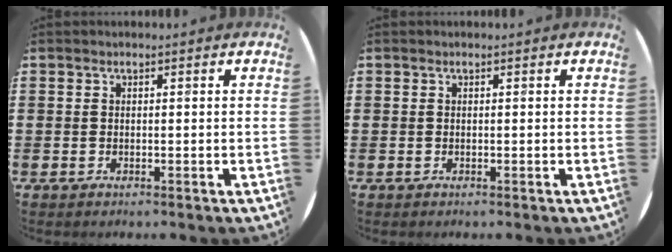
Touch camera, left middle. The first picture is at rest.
{"total": 0.0}